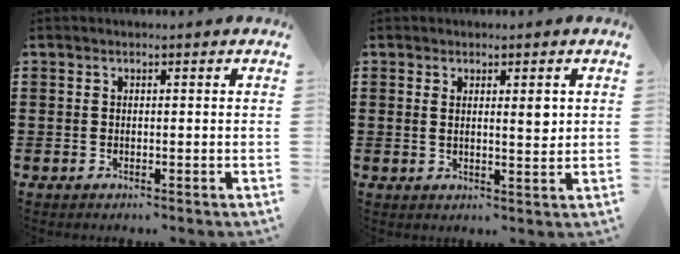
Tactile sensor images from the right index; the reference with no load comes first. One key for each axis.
{"total": 3.1, "fx": 1.1, "fy": 0.8, "fz": 2.8, "tx": -0.039, "ty": -0.001, "tz": 0.013}